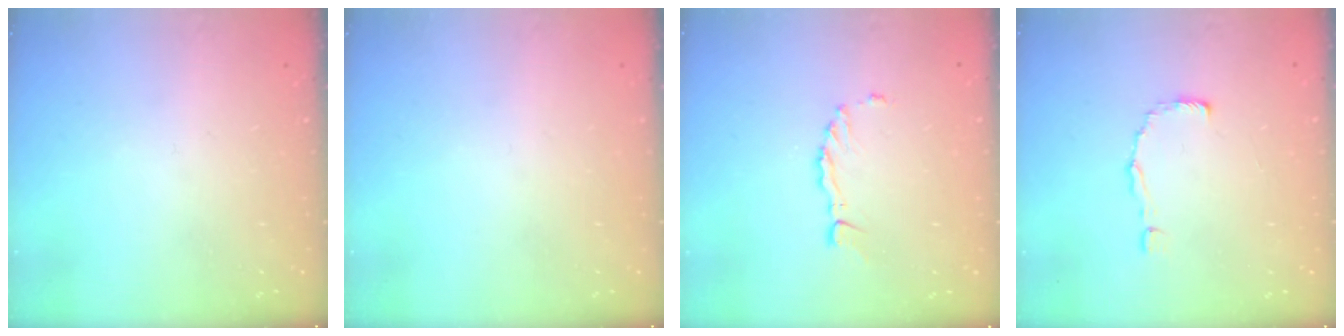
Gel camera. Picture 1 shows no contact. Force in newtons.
{"total": 0.0}
{"total": 2.1, "press": 2.1, "slide": 0.2}
{"total": 2.5, "press": 2.5, "slide": 0.1}